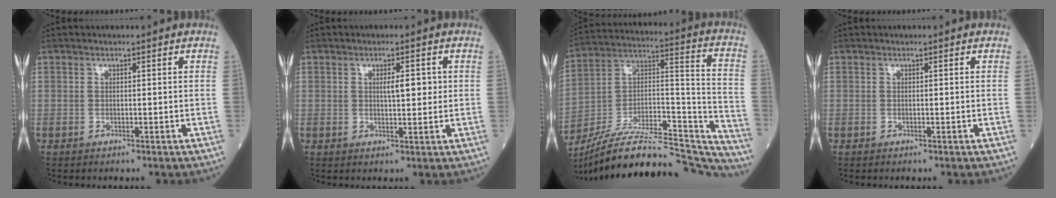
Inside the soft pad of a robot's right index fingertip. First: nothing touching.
{"total": 3.0, "force": [0.6, 0.8, 2.8], "torque": [-0.044, 0.000, 0.009]}
{"total": 31.5, "force": [-28.8, 5.0, 12.0], "torque": [-0.152, 0.015, -0.430]}
{"total": 0.0}